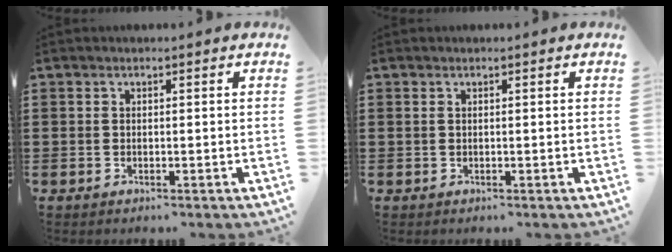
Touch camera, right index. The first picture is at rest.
{"total": 0.0}